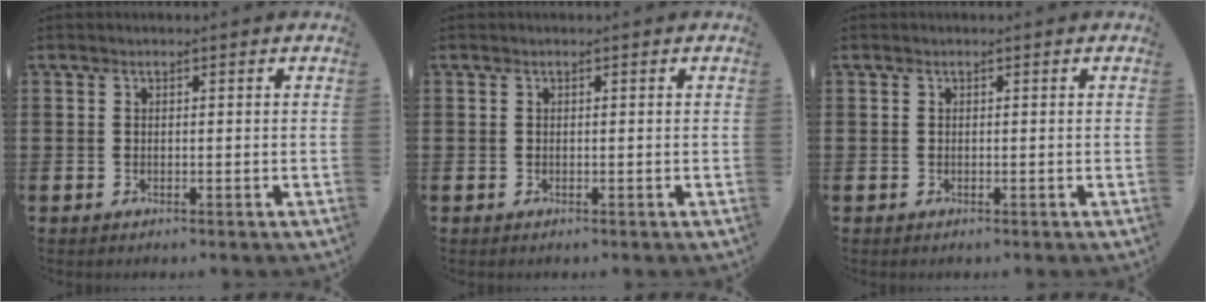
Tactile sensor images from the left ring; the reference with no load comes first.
{"total": 0.0}
{"total": 0.0}